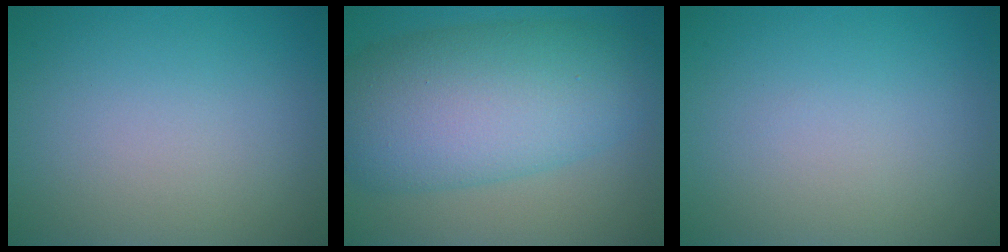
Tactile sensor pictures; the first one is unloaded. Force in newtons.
{"total": 10.8, "press": 10.8, "slide": 0.4}
{"total": 0.0}